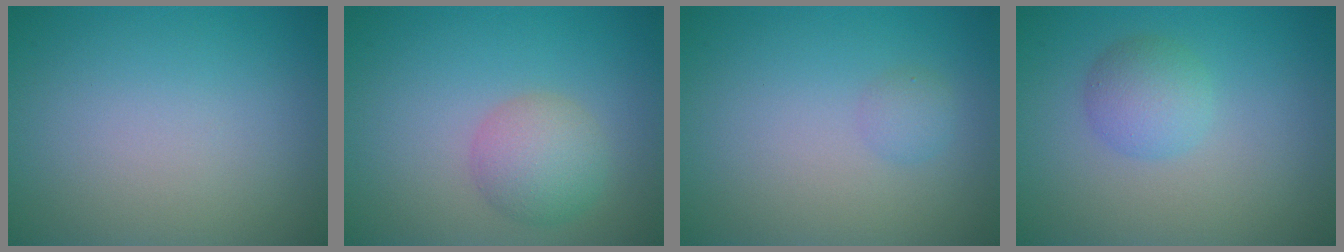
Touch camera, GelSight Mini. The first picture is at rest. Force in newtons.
{"total": 3.4, "press": 3.4, "slide": 0.2}
{"total": 1.1, "press": 1.1, "slide": 0.1}
{"total": 2.6, "press": 2.6, "slide": 0.1}